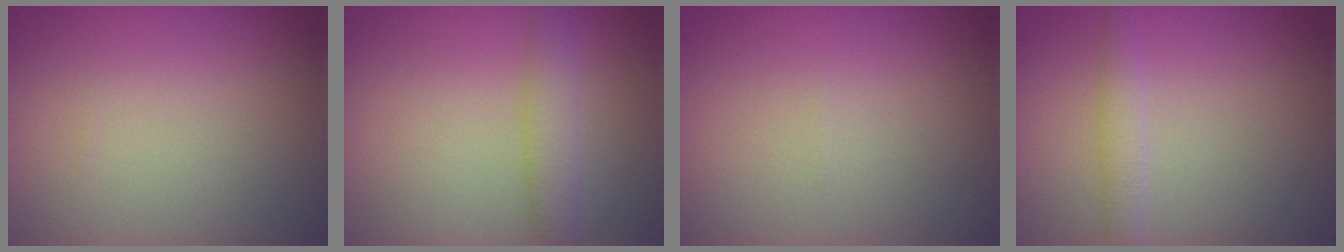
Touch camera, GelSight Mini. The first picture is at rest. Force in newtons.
{"total": 2.9, "press": 2.9, "slide": 0.1}
{"total": 0.0}
{"total": 1.6, "press": 1.6, "slide": 0.0}